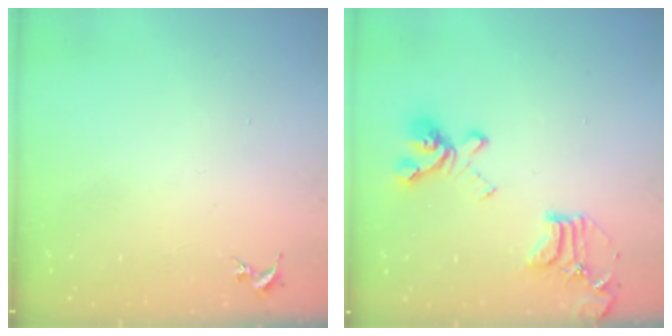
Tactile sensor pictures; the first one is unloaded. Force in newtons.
{"total": 18.0, "press": 17.9, "slide": 1.9}